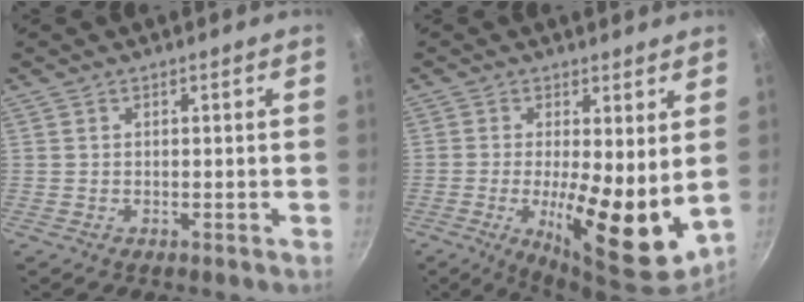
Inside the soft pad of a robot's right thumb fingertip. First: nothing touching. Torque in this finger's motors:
{"motor_torque": [-0.57, 1.47, 1.67, -0.10, 0.27]}